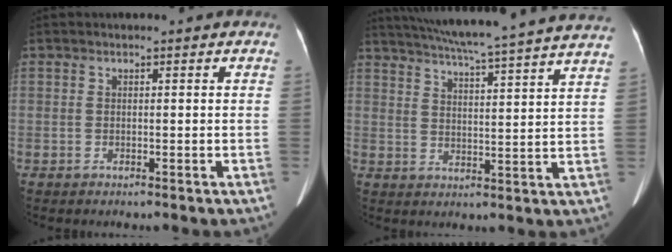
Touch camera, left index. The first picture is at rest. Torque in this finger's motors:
{"motor_torque": [0.85, -1.29, 0.11, 0.11]}